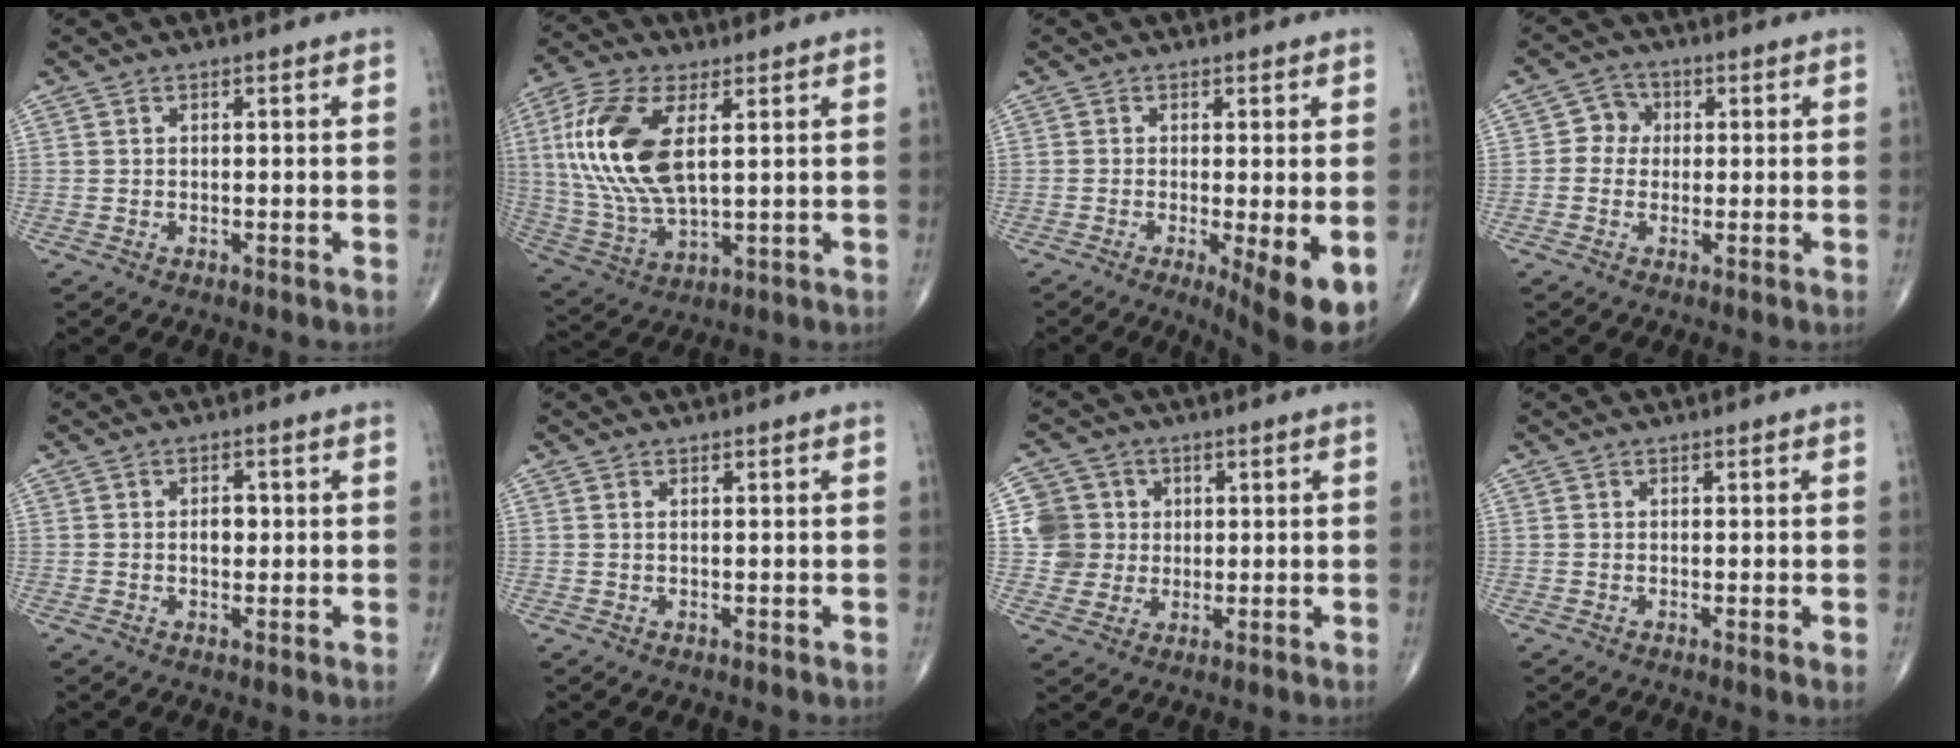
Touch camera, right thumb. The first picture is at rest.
{"total": 17.2, "force": [3.8, 7.9, 14.8], "torque": [-0.323, -0.007, 0.076]}
{"total": 6.8, "force": [-1.9, 1.2, 6.5], "torque": [-0.096, -0.019, -0.031]}
{"total": 3.8, "force": [0.2, 3.6, 1.4], "torque": [0.004, 0.010, -0.007]}
{"total": 2.5, "force": [0.0, 1.6, 1.9], "torque": [-0.020, 0.003, 0.000]}
{"total": 0.0}
{"total": 7.4, "force": [1.0, 7.3, 1.0], "torque": [0.014, 0.006, 0.017]}
{"total": 1.0, "force": [-0.1, 0.0, 1.0], "torque": [-0.019, -0.004, -0.003]}